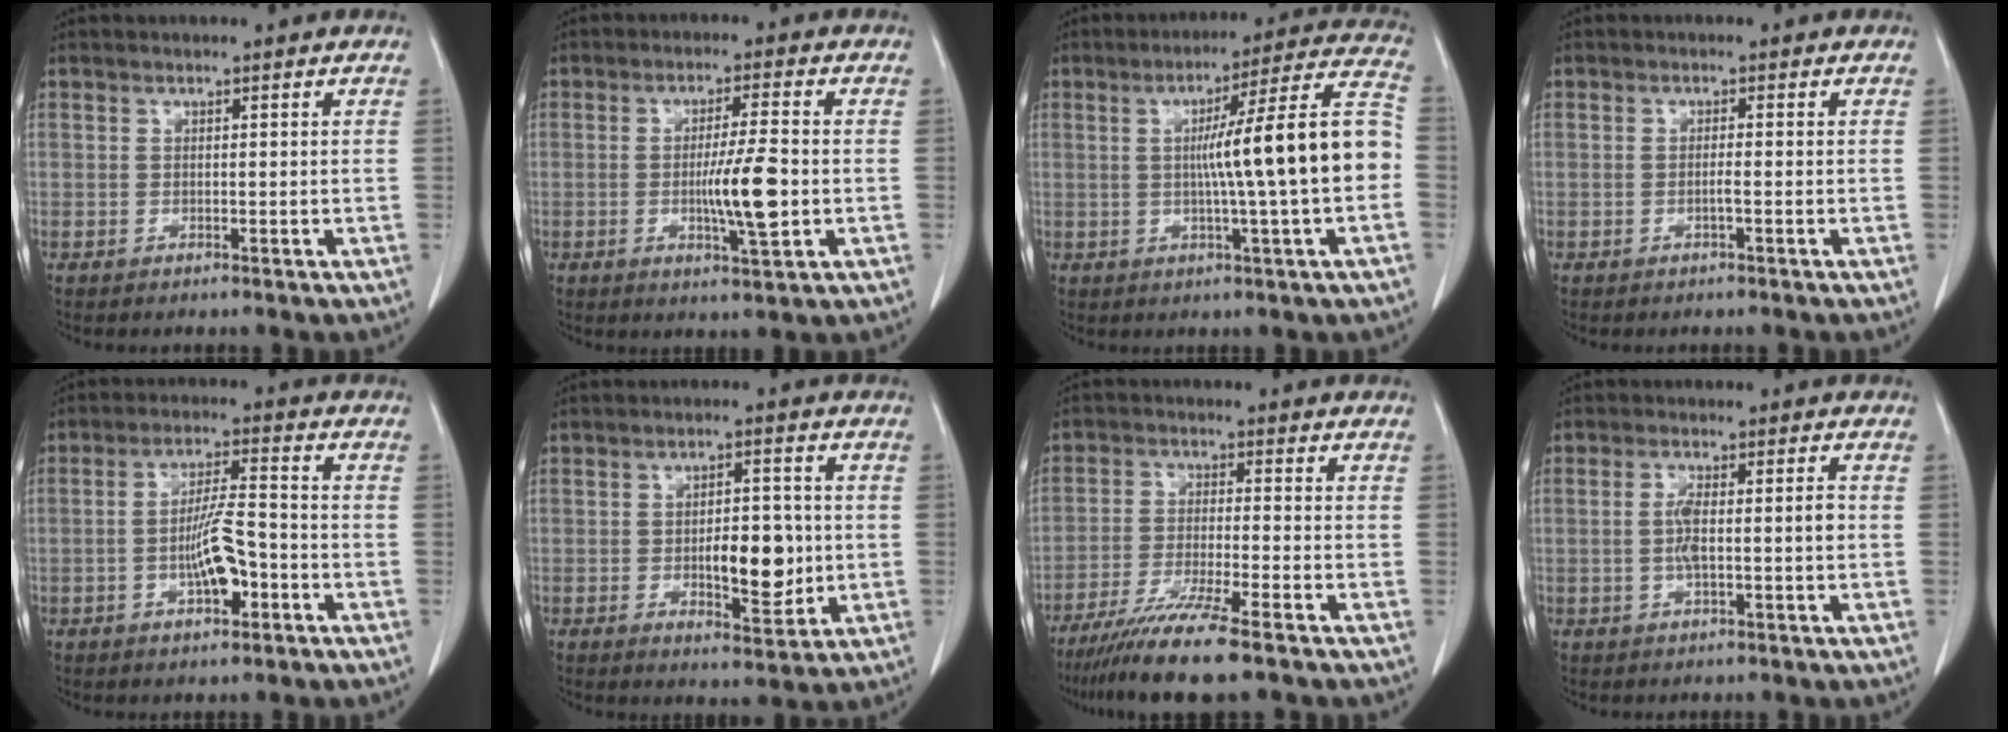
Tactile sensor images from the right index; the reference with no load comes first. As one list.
[{"total": 7.5, "force": [-1.2, 0.4, 7.4], "torque": [-0.127, -0.011, -0.022]}, {"total": 15.8, "force": [-0.7, -1.1, 15.7], "torque": [-0.225, 0.018, -0.017]}, {"total": 1.1, "force": [-0.4, -0.2, 1.0], "torque": [-0.018, 0.001, -0.007]}, {"total": 7.5, "force": [-2.4, 1.8, 6.9], "torque": [-0.132, 0.007, -0.042]}, {"total": 8.4, "force": [-0.9, 3.3, 7.6], "torque": [-0.113, -0.002, -0.008]}, {"total": 10.5, "force": [-7.9, -0.5, 6.9], "torque": [-0.120, -0.032, -0.136]}, {"total": 5.2, "force": [-0.6, 0.9, 5.1], "torque": [-0.103, 0.006, -0.011]}]